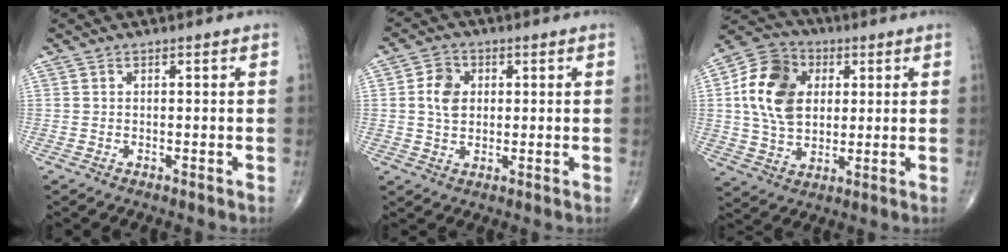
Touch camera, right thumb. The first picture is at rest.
{"total": 5.5, "force": [0.8, 4.3, 3.4], "torque": [-0.050, -0.001, 0.011]}
{"total": 14.9, "force": [2.7, 11.0, 9.7], "torque": [-0.160, 0.005, 0.042]}